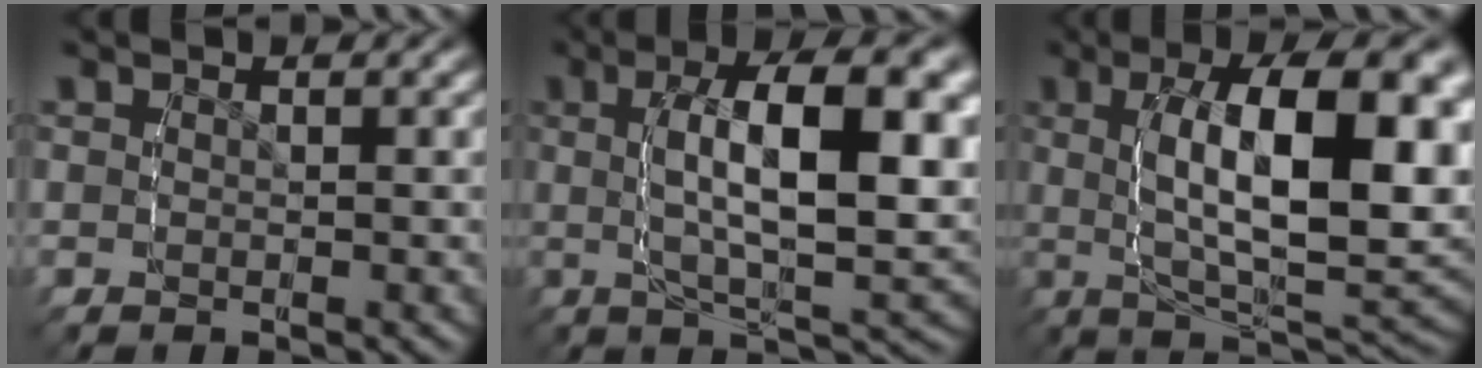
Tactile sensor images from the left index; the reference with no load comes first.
{"total": 9.5, "force": [0.7, 2.8, 9.0], "torque": [-0.138, 0.007, 0.008]}
{"total": 12.4, "force": [0.4, 4.7, 11.4], "torque": [-0.173, 0.005, 0.010]}